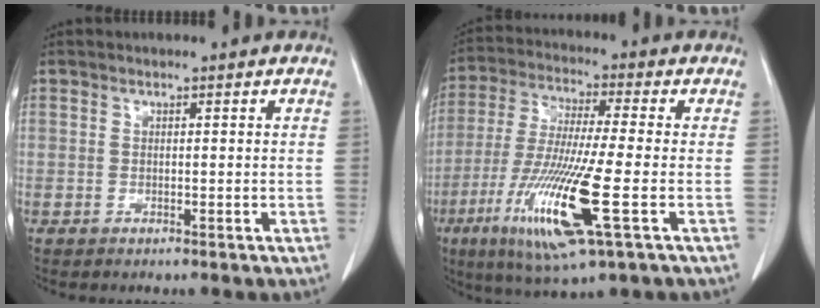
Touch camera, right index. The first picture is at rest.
{"total": 15.7, "force": [-5.3, 0.8, 14.8], "torque": [-0.305, -0.030, -0.097]}